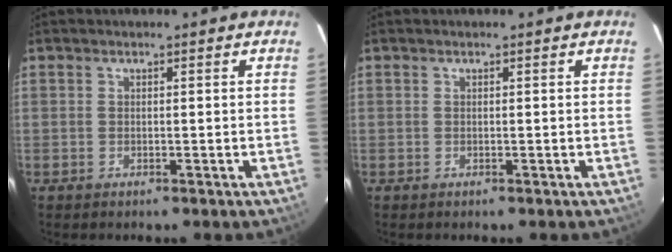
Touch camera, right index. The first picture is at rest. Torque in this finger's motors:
{"motor_torque": [0.00, 0.00, 0.00, 0.00]}